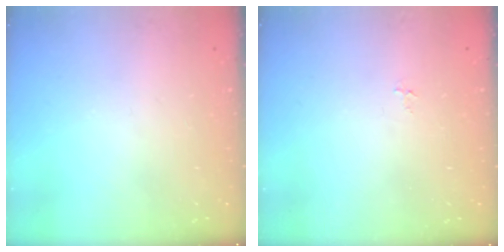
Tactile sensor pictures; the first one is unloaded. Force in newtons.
{"total": 2.7, "press": 2.7, "slide": 0.3}